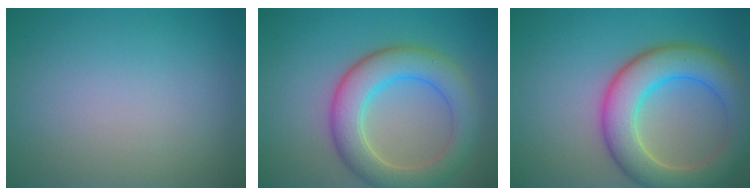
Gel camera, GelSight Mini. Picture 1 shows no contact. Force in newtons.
{"total": 6.5, "press": 6.5, "slide": 0.7}
{"total": 7.7, "press": 7.7, "slide": 0.9}